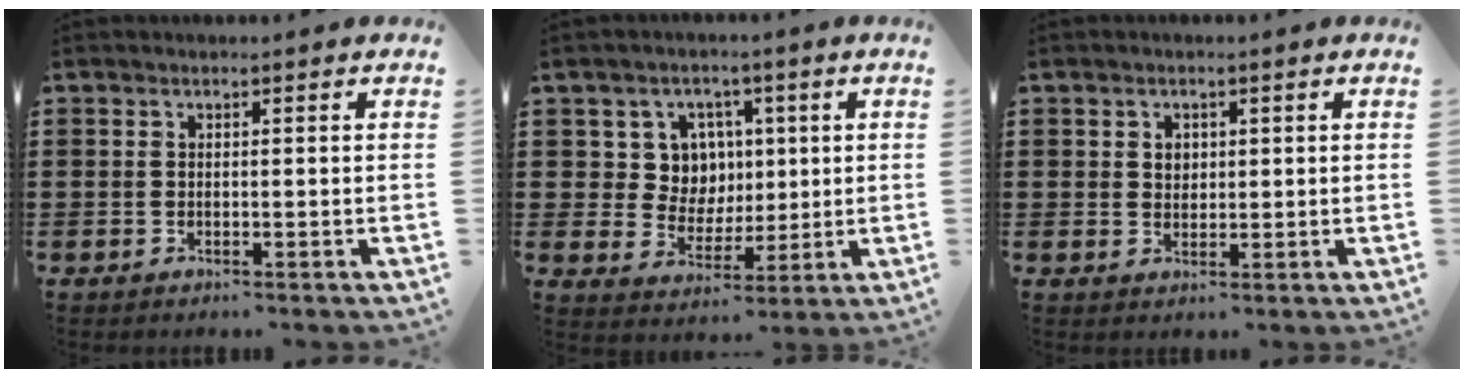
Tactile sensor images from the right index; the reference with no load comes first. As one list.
[{"total": 7.5, "force": [1.9, 6.8, 2.4], "torque": [-0.064, 0.011, 0.035]}, {"total": 1.7, "force": [0.6, 1.4, 0.8], "torque": [-0.018, 0.008, 0.011]}]